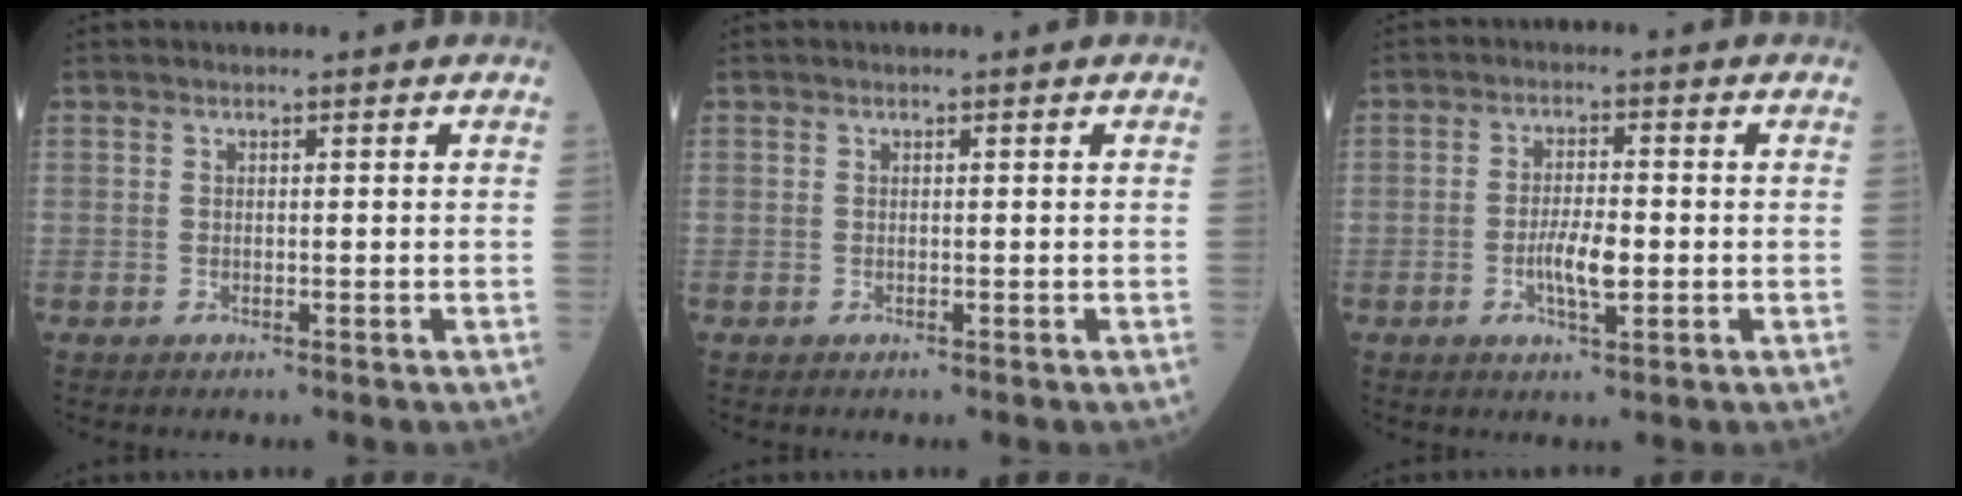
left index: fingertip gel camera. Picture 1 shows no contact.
{"total": 0.0}
{"total": 4.8, "force": [-1.5, 1.3, 4.3], "torque": [-0.086, -0.005, -0.028]}